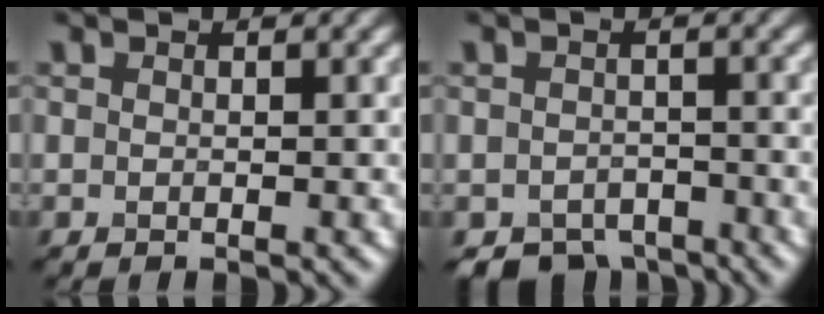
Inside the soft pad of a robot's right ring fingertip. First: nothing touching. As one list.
[{"total": 3.8, "force": [-3.0, 2.1, 1.1], "torque": [-0.004, -0.007, -0.048]}]